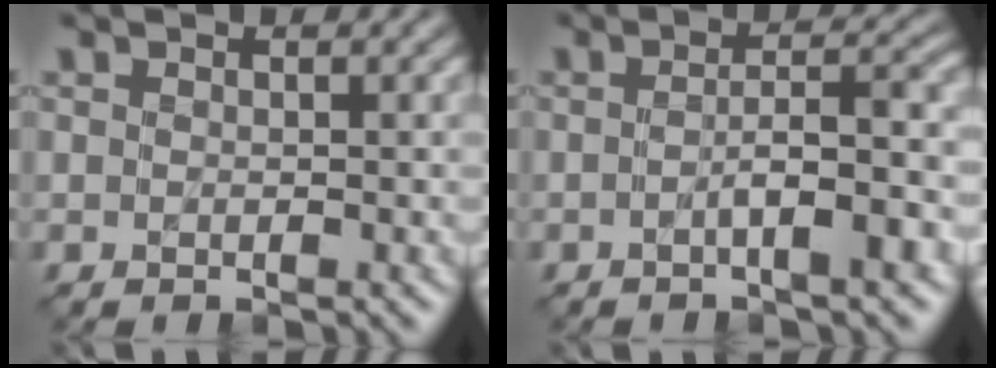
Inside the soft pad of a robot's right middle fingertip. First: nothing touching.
{"total": 5.0, "force": [-1.1, 1.1, 4.8], "torque": [-0.066, 0.012, -0.023]}